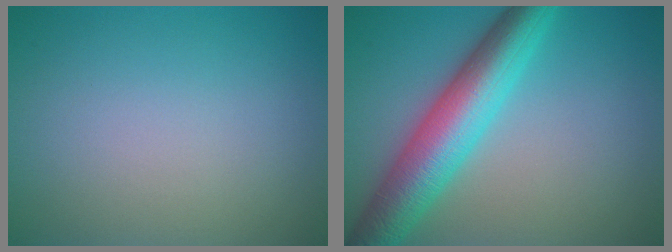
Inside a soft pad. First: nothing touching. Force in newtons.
{"total": 8.1, "press": 8.1, "slide": 0.1}